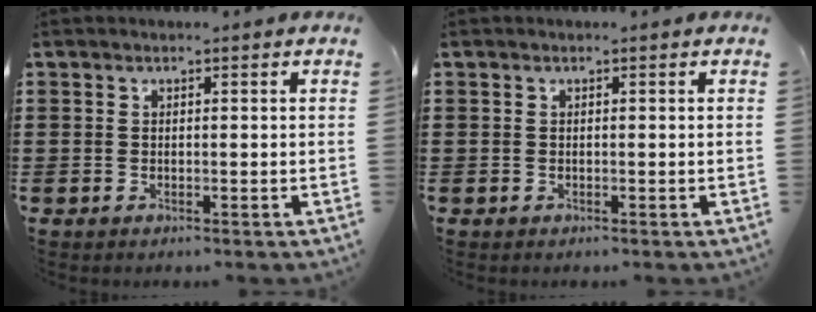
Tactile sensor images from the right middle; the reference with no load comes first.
{"total": 0.0}